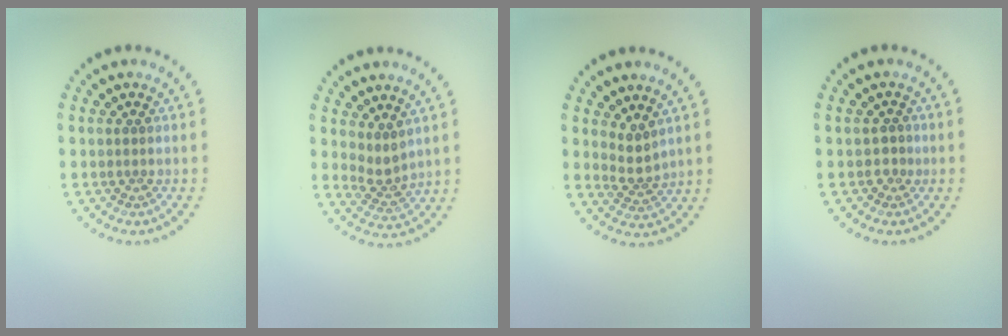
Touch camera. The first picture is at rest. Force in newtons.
{"total": 2.3, "press": 1.6, "slide": 1.5}
{"total": 2.1, "press": 1.5, "slide": 1.5}
{"total": 1.0, "press": 0.8, "slide": 0.6}